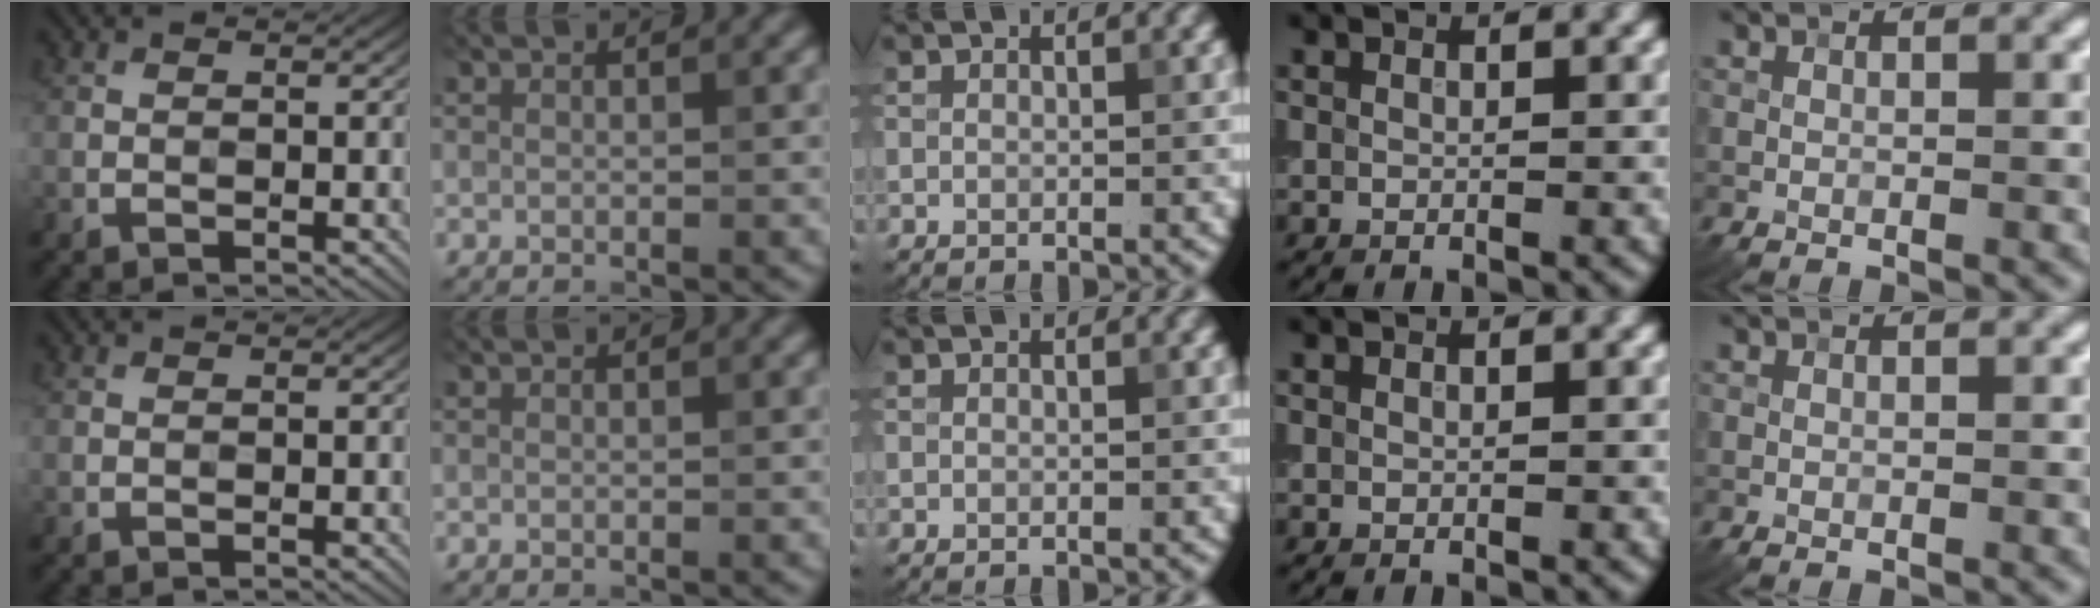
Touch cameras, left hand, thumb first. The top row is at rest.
{}